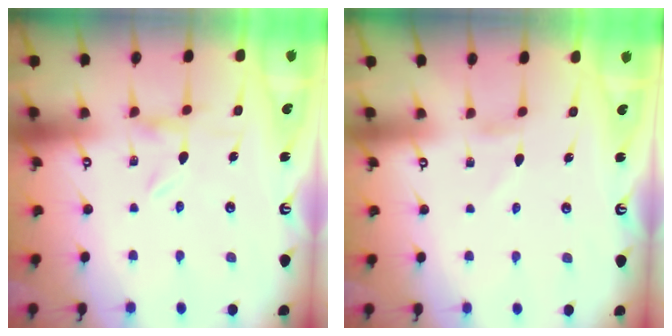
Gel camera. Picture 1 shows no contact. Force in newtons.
{"total": 0.7, "press": 0.7, "slide": 0.2}